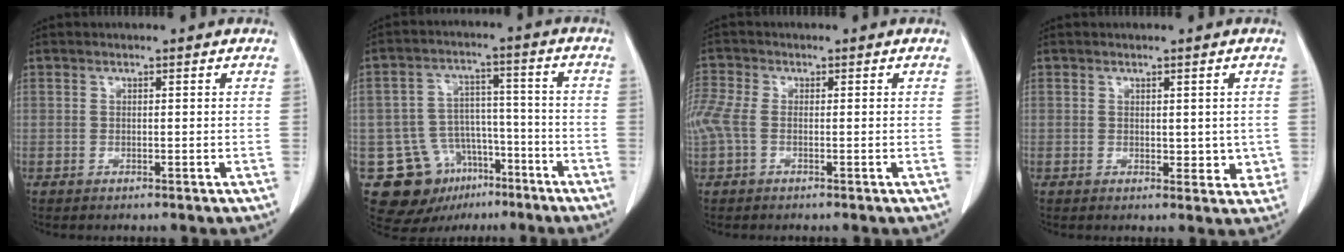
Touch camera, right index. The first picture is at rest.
{"total": 12.1, "force": [-6.7, 9.1, 4.2], "torque": [-0.068, 0.045, -0.094]}
{"total": 6.1, "force": [-0.5, 3.6, 4.8], "torque": [-0.150, 0.017, -0.008]}
{"total": 3.3, "force": [0.3, 2.2, 2.4], "torque": [-0.013, -0.004, 0.010]}